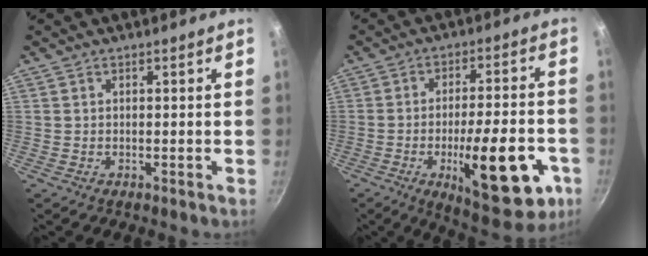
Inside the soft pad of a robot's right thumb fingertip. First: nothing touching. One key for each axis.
{"total": 20.4, "fx": -7.0, "fy": 6.9, "fz": 17.9, "tx": -0.226, "ty": 0.020, "tz": -0.089}